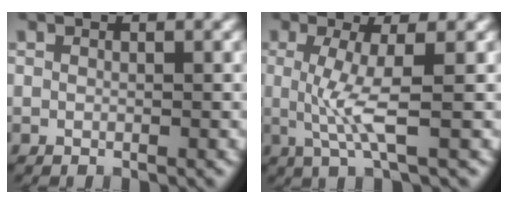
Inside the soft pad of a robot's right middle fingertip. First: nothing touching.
{"total": 3.6, "force": [-0.1, 0.5, 3.5], "torque": [-0.083, -0.005, -0.001]}